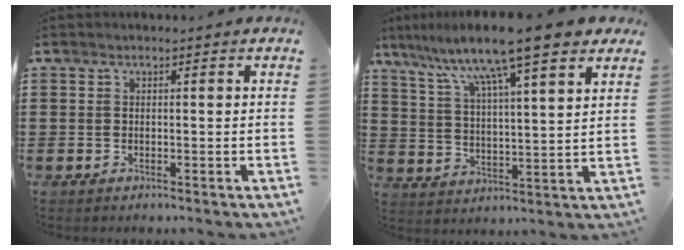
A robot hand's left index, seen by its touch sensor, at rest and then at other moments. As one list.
[{"total": 9.9, "force": [8.1, 0.2, 5.6], "torque": [-0.133, -0.047, 0.130]}]